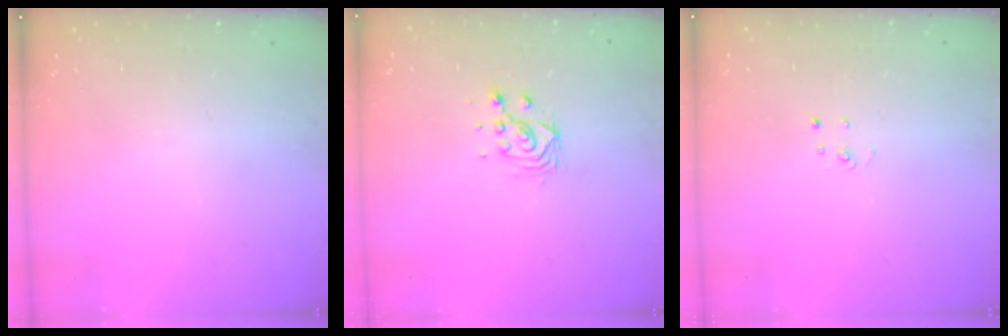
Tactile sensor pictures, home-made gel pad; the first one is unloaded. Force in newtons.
{"total": 4.8, "press": 4.8, "slide": 0.3}
{"total": 2.7, "press": 2.7, "slide": 0.3}